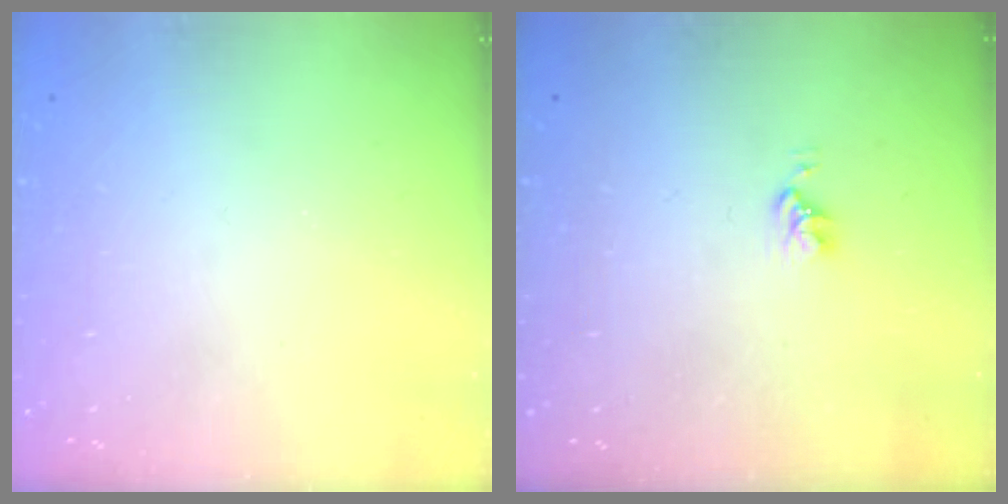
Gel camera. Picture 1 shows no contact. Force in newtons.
{"total": 3.1, "press": 3.1, "slide": 0.4}